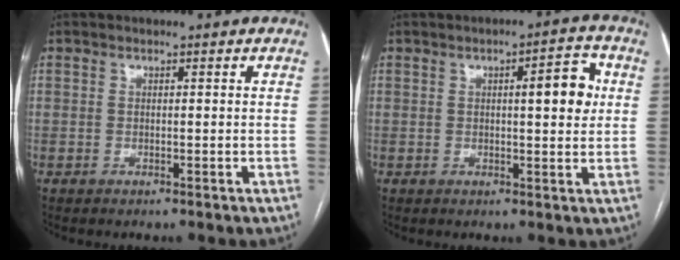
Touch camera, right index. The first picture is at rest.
{"total": 6.0, "force": [1.2, 1.4, 5.7], "torque": [-0.077, 0.012, 0.015]}